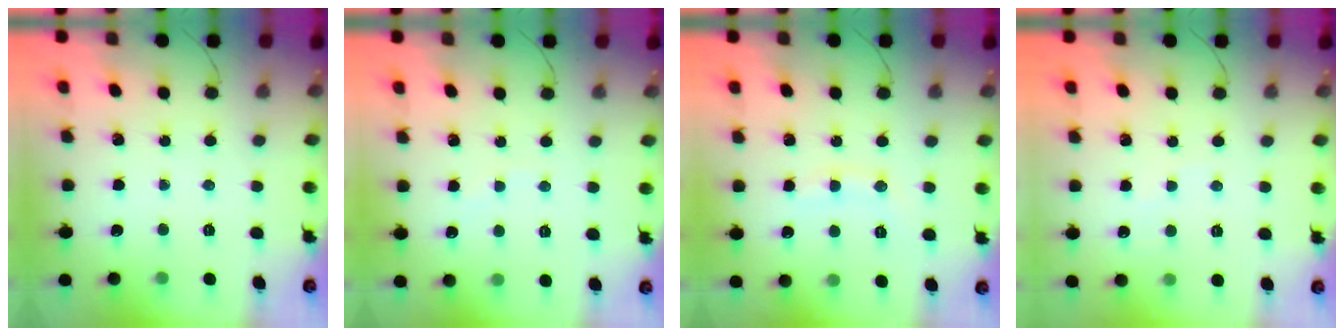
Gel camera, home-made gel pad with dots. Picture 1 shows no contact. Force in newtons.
{"total": 2.7, "press": 2.6, "slide": 0.5}
{"total": 7.0, "press": 6.9, "slide": 0.9}
{"total": 3.4, "press": 3.3, "slide": 1.0}